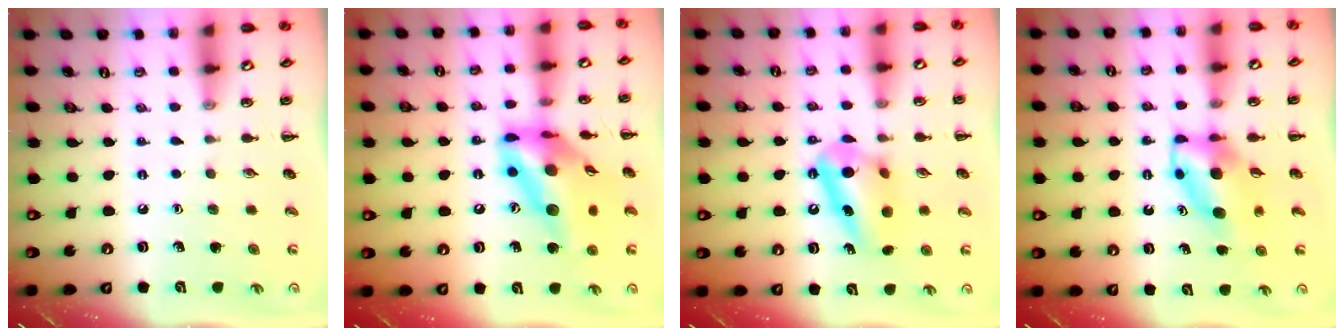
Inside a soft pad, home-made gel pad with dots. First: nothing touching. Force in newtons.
{"total": 16.9, "press": 16.1, "slide": 5.0}
{"total": 11.1, "press": 11.1, "slide": 0.5}
{"total": 5.8, "press": 5.7, "slide": 1.4}